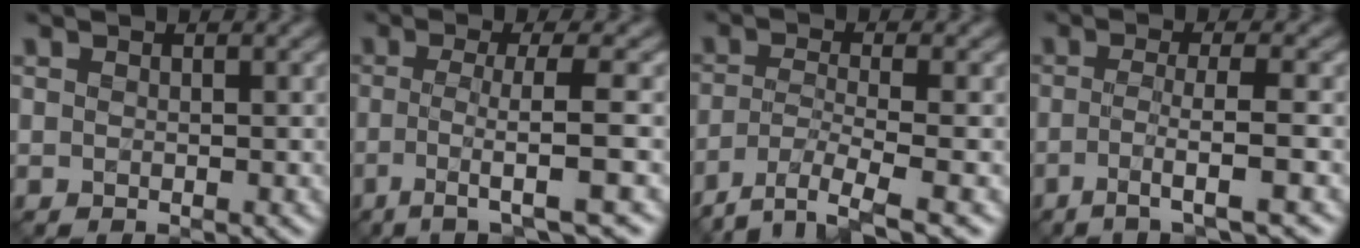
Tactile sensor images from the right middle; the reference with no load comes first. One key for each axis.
{"total": 4.9, "fx": -1.3, "fy": 0.7, "fz": 4.7, "tx": -0.071, "ty": -0.007, "tz": -0.029}
{"total": 4.9, "fx": -3.5, "fy": 1.1, "fz": 3.3, "tx": -0.065, "ty": -0.012, "tz": -0.072}
{"total": 3.7, "fx": -1.5, "fy": 0.5, "fz": 3.4, "tx": -0.051, "ty": -0.001, "tz": -0.038}